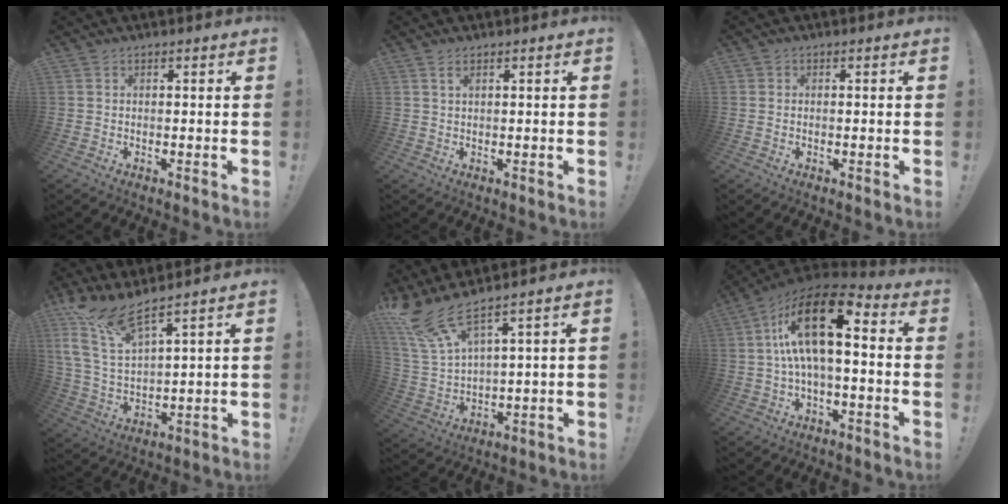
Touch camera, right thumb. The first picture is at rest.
{"total": 1.7, "force": [0.9, 0.5, 1.3], "torque": [-0.024, 0.000, 0.016]}
{"total": 0.6, "force": [0.2, 0.5, 0.0], "torque": [-0.001, 0.001, 0.003]}
{"total": 11.9, "force": [9.4, 2.2, 6.9], "torque": [-0.146, -0.049, 0.168]}
{"total": 11.0, "force": [8.2, 2.3, 7.0], "torque": [-0.148, -0.044, 0.148]}
{"total": 17.8, "force": [4.1, 7.0, 15.9], "torque": [-0.280, -0.016, 0.066]}